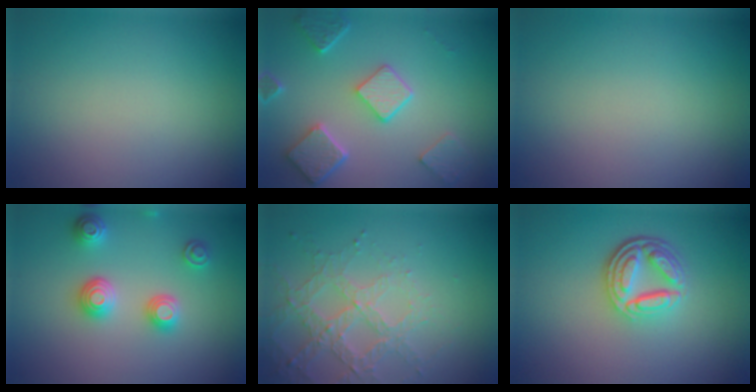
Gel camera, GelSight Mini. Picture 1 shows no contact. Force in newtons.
{"total": 5.0, "press": 3.9, "slide": 3.1}
{"total": 0.0}
{"total": 3.2, "press": 3.0, "slide": 1.0}
{"total": 3.3, "press": 3.2, "slide": 0.6}
{"total": 4.7, "press": 3.5, "slide": 3.2}